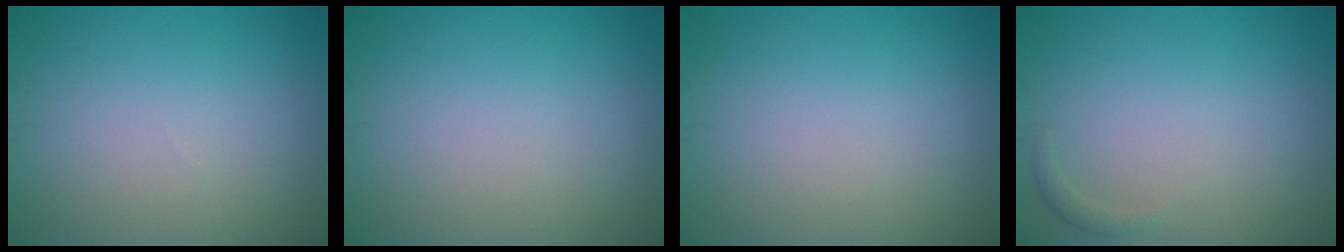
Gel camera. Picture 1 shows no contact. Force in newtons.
{"total": 0.0}
{"total": 0.0}
{"total": 0.7, "press": 0.7, "slide": 0.1}